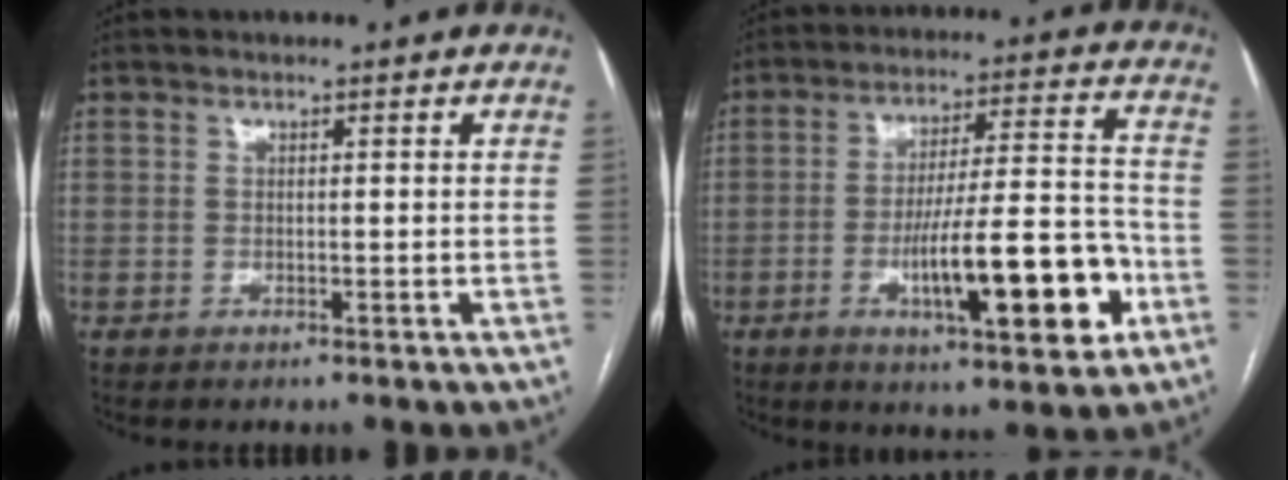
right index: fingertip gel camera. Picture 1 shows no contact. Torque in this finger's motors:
{"motor_torque": [1.23, -0.91, 0.53, 0.21]}